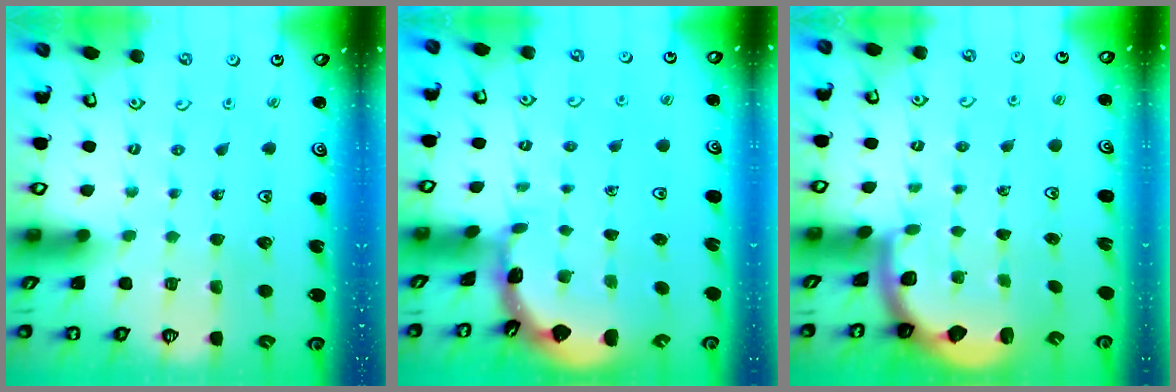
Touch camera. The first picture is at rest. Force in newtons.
{"total": 1.7, "press": 1.7, "slide": 0.1}
{"total": 1.9, "press": 1.8, "slide": 0.5}